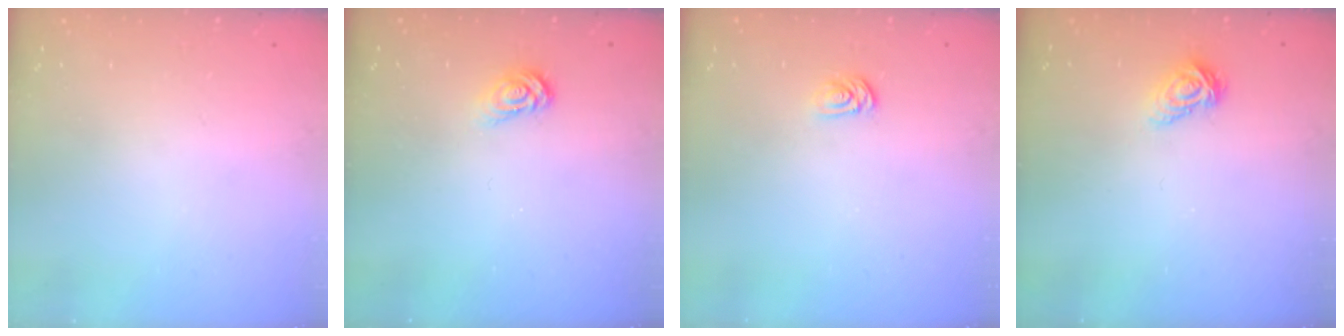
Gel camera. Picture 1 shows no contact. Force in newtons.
{"total": 3.3, "press": 3.3, "slide": 0.3}
{"total": 2.0, "press": 2.0, "slide": 0.3}
{"total": 5.7, "press": 5.7, "slide": 0.7}